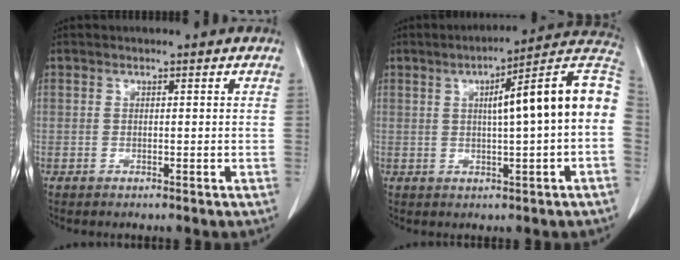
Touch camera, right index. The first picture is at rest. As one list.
[{"total": 14.3, "force": [1.3, 0.5, 14.2], "torque": [-0.193, 0.035, 0.012]}]